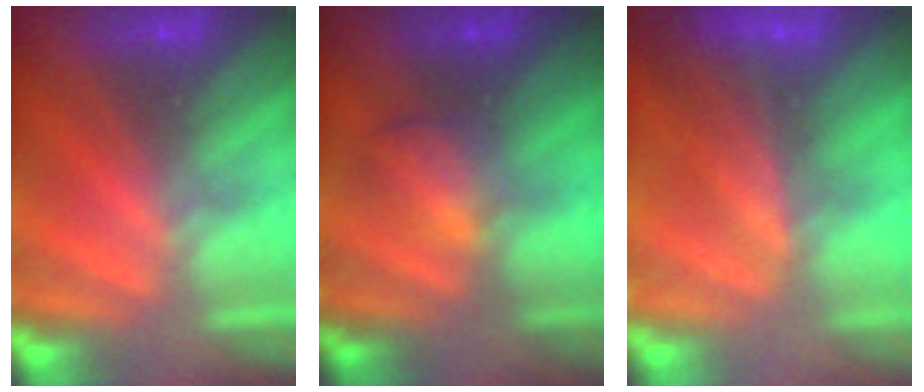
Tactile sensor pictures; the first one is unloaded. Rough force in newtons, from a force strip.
{"total": 2.1}
{"total": 7.9}